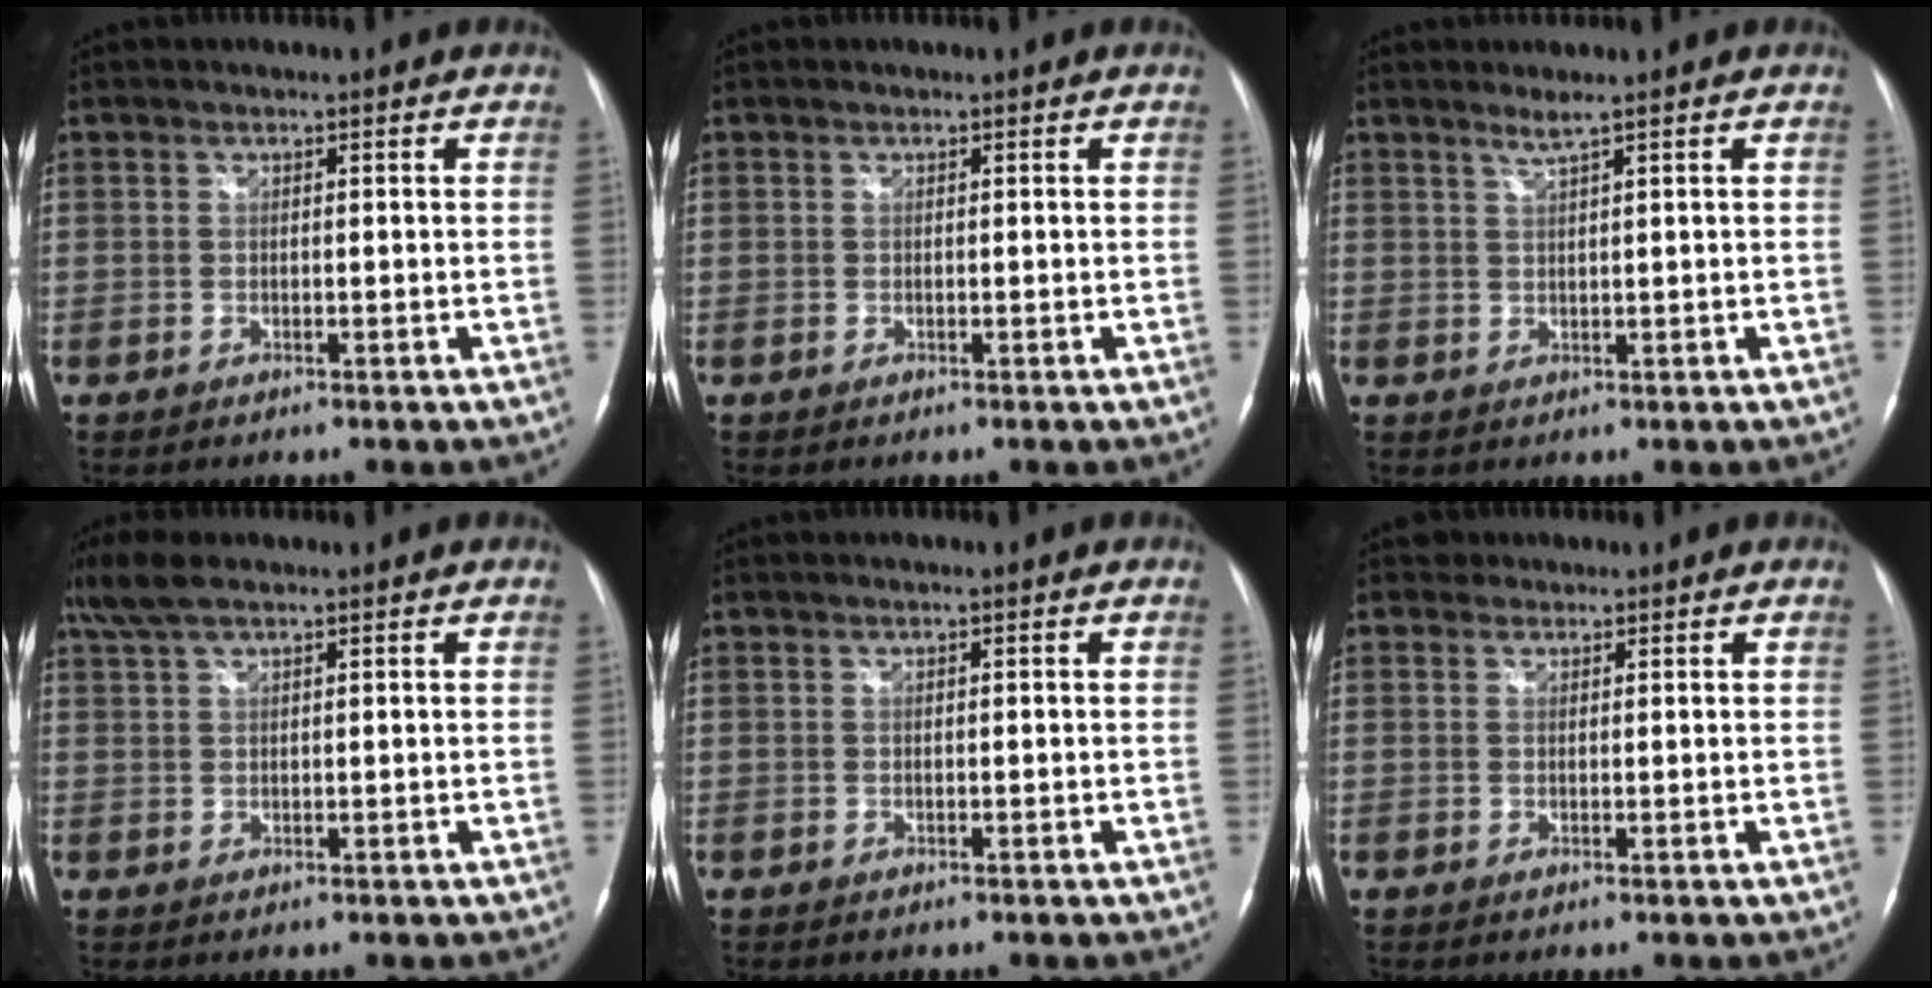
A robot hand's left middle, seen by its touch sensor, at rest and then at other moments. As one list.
[{"total": 0.0}, {"total": 1.6, "force": [1.2, -0.5, 0.9], "torque": [-0.024, -0.003, 0.025]}, {"total": 4.7, "force": [3.5, 1.1, 2.9], "torque": [-0.073, 0.023, 0.073]}, {"total": 0.0}, {"total": 1.2, "force": [1.0, 0.6, -0.3], "torque": [0.007, 0.005, 0.013]}]